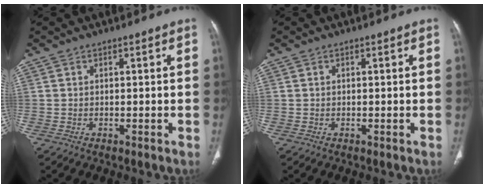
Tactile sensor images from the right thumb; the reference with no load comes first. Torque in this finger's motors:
{"motor_torque": [0.03, -0.32, -0.20, 0.21, -0.05]}